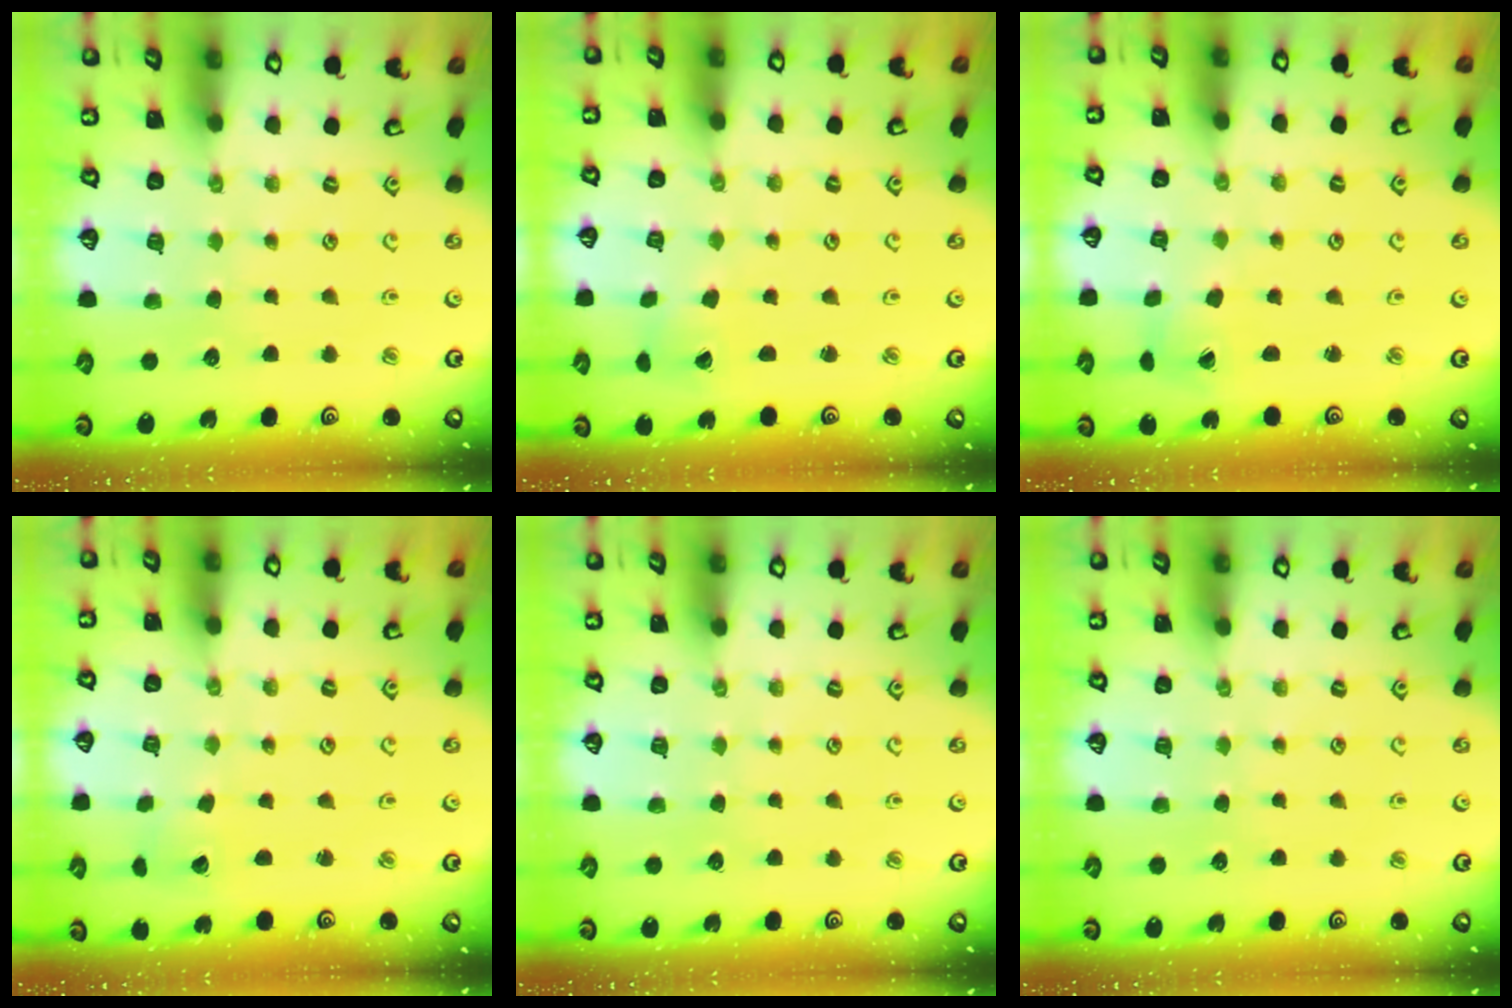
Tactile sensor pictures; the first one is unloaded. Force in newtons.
{"total": 2.1, "press": 2.1, "slide": 0.3}
{"total": 2.0, "press": 2.0, "slide": 0.2}
{"total": 2.6, "press": 2.6, "slide": 0.1}
{"total": 0.0}
{"total": 0.0}